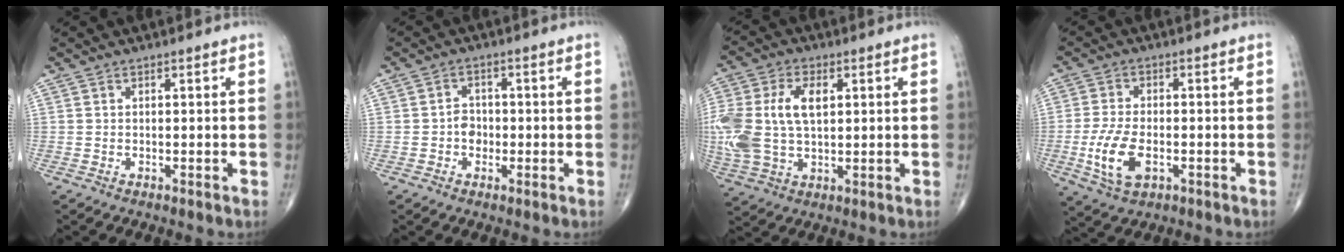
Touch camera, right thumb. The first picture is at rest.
{"total": 2.9, "force": [-0.7, 2.4, 1.4], "torque": [-0.002, 0.006, -0.019]}
{"total": 17.3, "force": [1.9, 10.5, 13.7], "torque": [-0.325, 0.007, 0.040]}
{"total": 9.1, "force": [-2.5, 4.8, 7.3], "torque": [-0.152, 0.001, -0.042]}